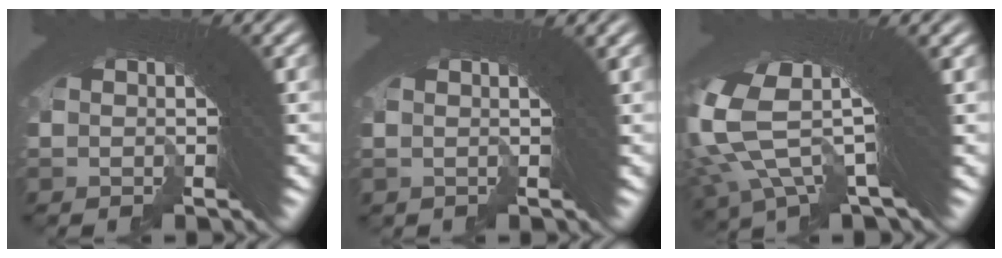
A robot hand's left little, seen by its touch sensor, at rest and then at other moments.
{"total": 1.4, "force": [1.1, -0.6, 0.6], "torque": [-0.007, 0.008, 0.017]}
{"total": 9.4, "force": [2.6, 4.5, 7.8], "torque": [-0.174, 0.005, 0.042]}